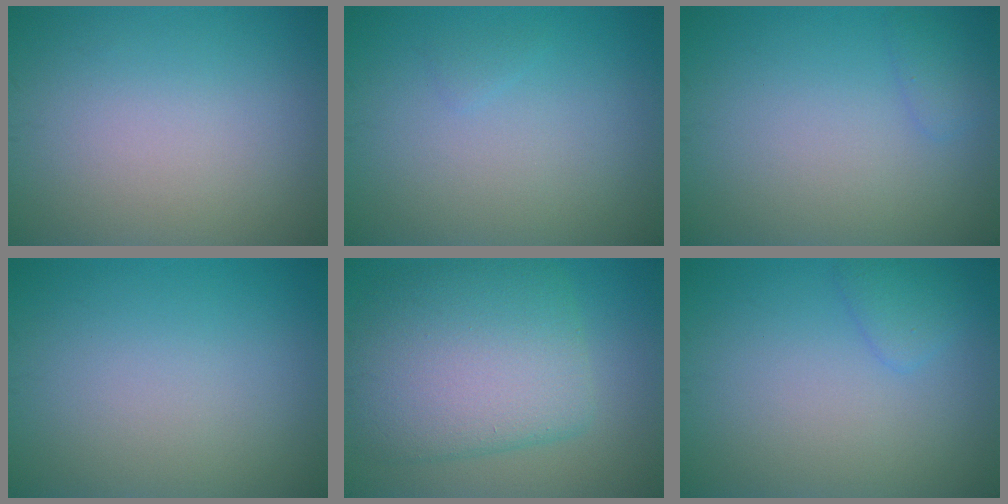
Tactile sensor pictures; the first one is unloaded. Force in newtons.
{"total": 0.5, "press": 0.5, "slide": 0.0}
{"total": 1.0, "press": 1.0, "slide": 0.1}
{"total": 0.0}
{"total": 9.3, "press": 9.3, "slide": 0.2}
{"total": 1.4, "press": 1.4, "slide": 0.1}